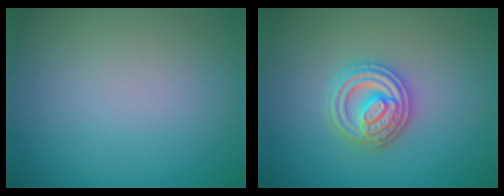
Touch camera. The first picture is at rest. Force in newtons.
{"total": 3.7, "press": 3.6, "slide": 0.6}